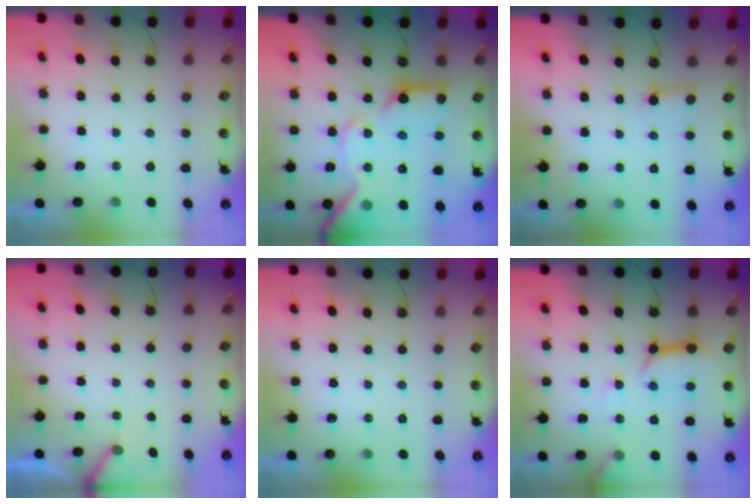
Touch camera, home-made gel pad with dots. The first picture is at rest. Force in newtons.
{"total": 19.4, "press": 19.3, "slide": 2.3}
{"total": 2.2, "press": 2.2, "slide": 0.1}
{"total": 3.7, "press": 3.7, "slide": 0.3}
{"total": 0.0}
{"total": 11.8, "press": 11.7, "slide": 1.3}